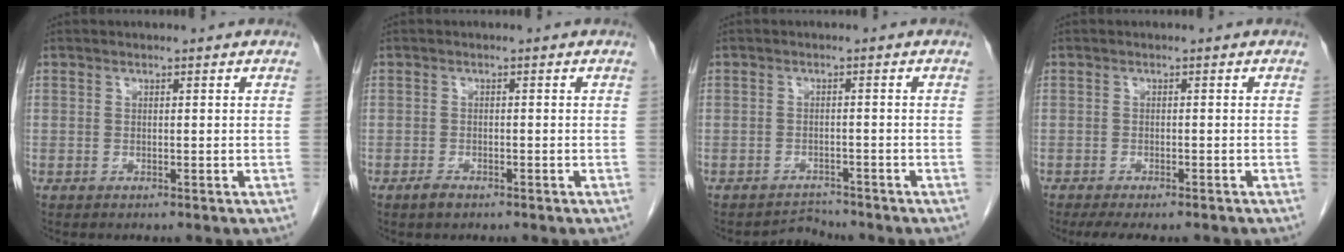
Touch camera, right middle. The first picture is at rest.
{"total": 1.4, "force": [-1.0, 0.5, 0.7], "torque": [-0.019, 0.000, -0.015]}
{"total": 2.3, "force": [-2.0, 0.1, -1.1], "torque": [0.021, -0.004, -0.031]}
{"total": 7.2, "force": [-6.0, 1.9, 3.6], "torque": [-0.046, -0.007, -0.085]}